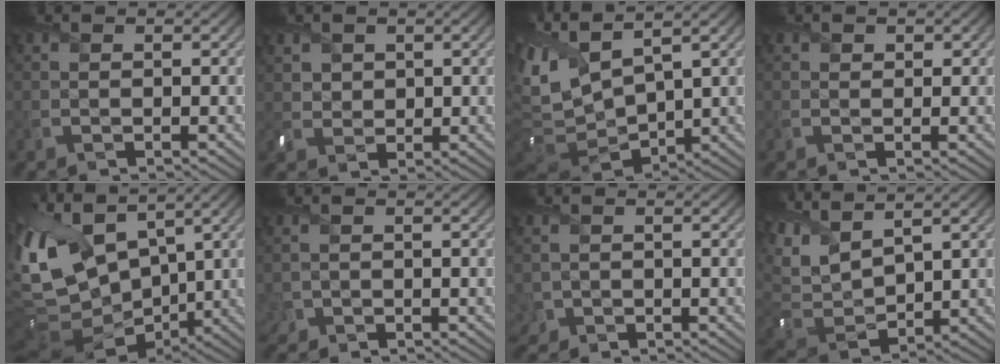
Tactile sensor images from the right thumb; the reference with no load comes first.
{"total": 2.7, "force": [1.2, 2.3, 0.7], "torque": [-0.030, -0.006, 0.025]}
{"total": 10.8, "force": [2.6, 5.6, 8.9], "torque": [-0.241, 0.004, 0.067]}
{"total": 1.0, "force": [0.6, 0.7, 0.2], "torque": [-0.002, -0.006, 0.007]}
{"total": 16.1, "force": [3.1, 9.9, 12.3], "torque": [-0.294, -0.011, 0.082]}
{"total": 1.6, "force": [-0.8, 1.3, 0.4], "torque": [-0.014, -0.008, -0.020]}
{"total": 1.9, "force": [-0.8, 1.7, 0.5], "torque": [-0.022, -0.011, -0.020]}
{"total": 9.5, "force": [5.1, 4.5, 6.6], "torque": [-0.191, 0.016, 0.098]}